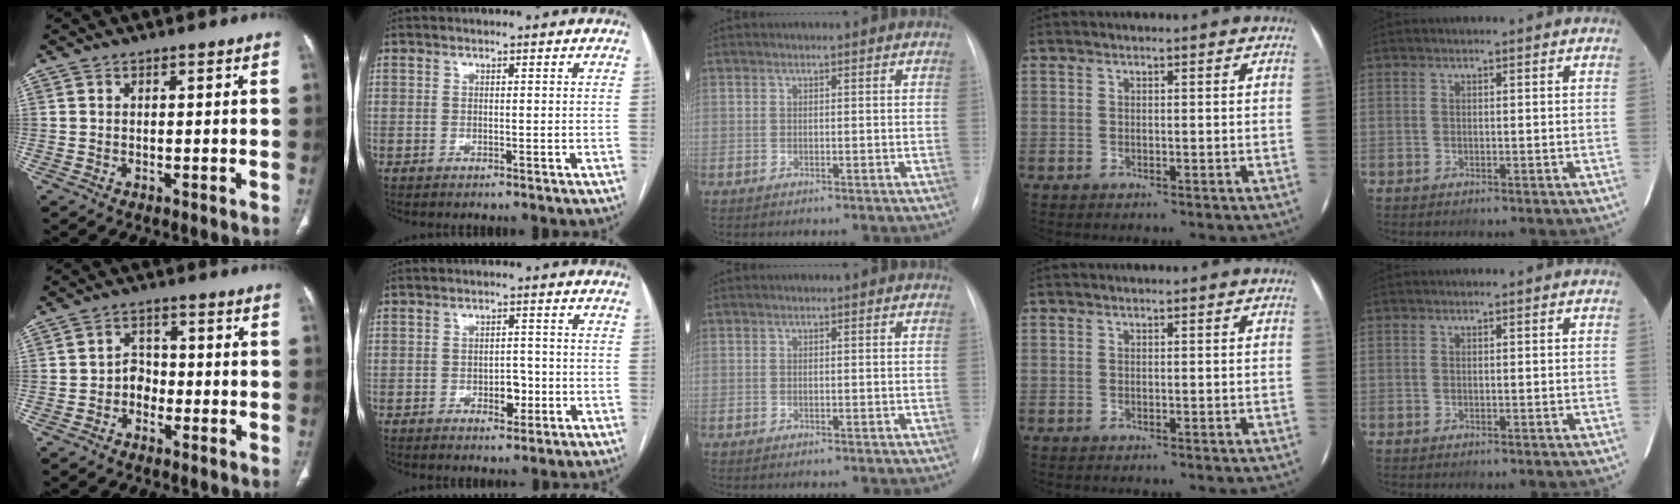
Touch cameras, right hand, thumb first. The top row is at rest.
{"thumb": {"total": 3.4, "force": [-1.5, 2.8, 1.4], "torque": [-0.002, 0.018, -0.033]}, "index": {"total": 3.4, "force": [-1.1, 1.9, 2.6], "torque": [-0.031, 0.006, -0.008]}}